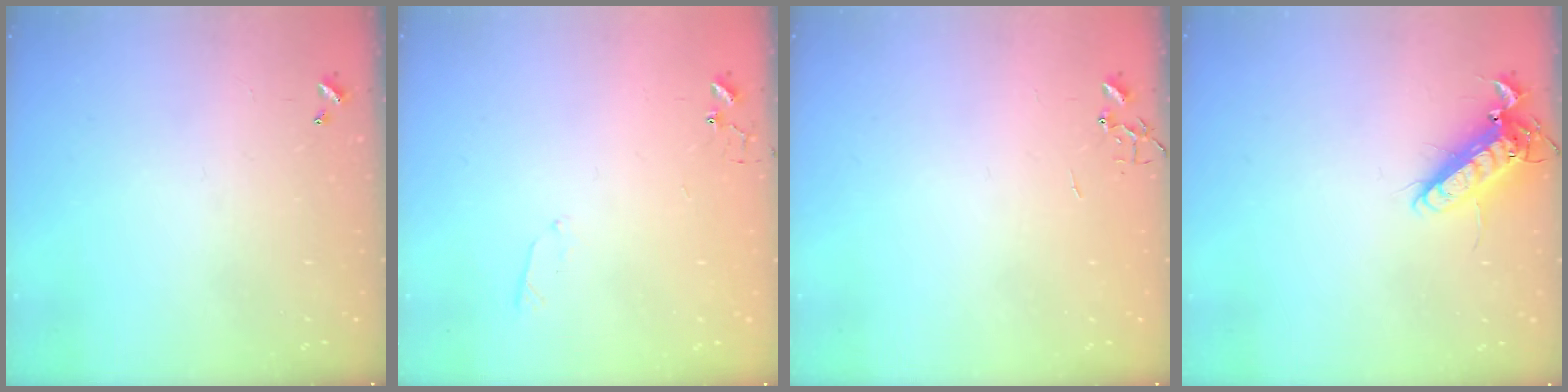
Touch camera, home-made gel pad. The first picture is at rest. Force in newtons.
{"total": 4.1, "press": 4.0, "slide": 0.8}
{"total": 0.0}
{"total": 13.1, "press": 12.9, "slide": 2.4}